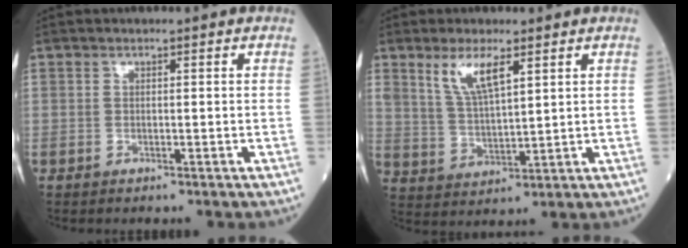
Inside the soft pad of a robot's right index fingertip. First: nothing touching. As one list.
[{"total": 6.7, "force": [3.8, 1.6, 5.4], "torque": [-0.111, -0.003, 0.079]}]